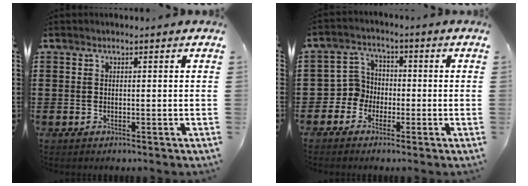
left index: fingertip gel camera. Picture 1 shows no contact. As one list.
[{"total": 4.4, "force": [-2.0, 3.9, 0.4], "torque": [-0.032, 0.009, -0.046]}]